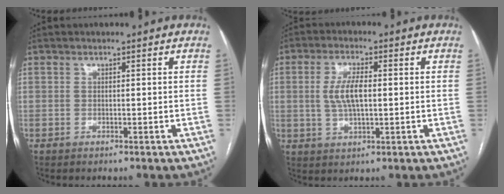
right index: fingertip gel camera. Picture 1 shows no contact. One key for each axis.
{"total": 6.1, "fx": 0.4, "fy": 1.9, "fz": 5.7, "tx": -0.121, "ty": 0.006, "tz": 0.011}